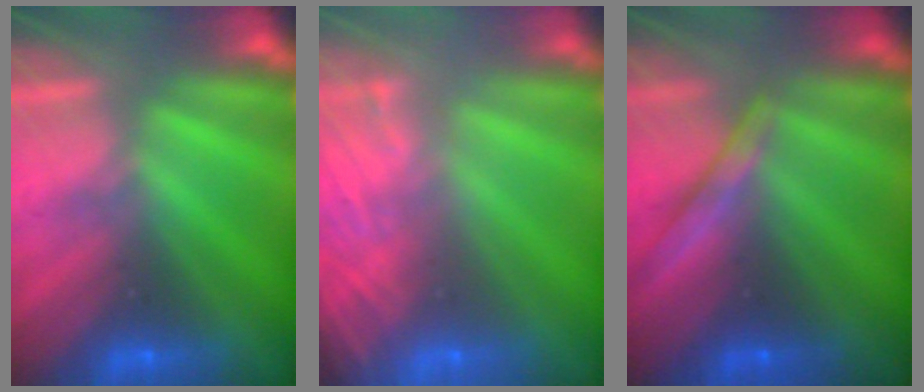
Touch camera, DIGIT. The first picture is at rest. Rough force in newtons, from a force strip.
{"total": 8.0}
{"total": 2.2}